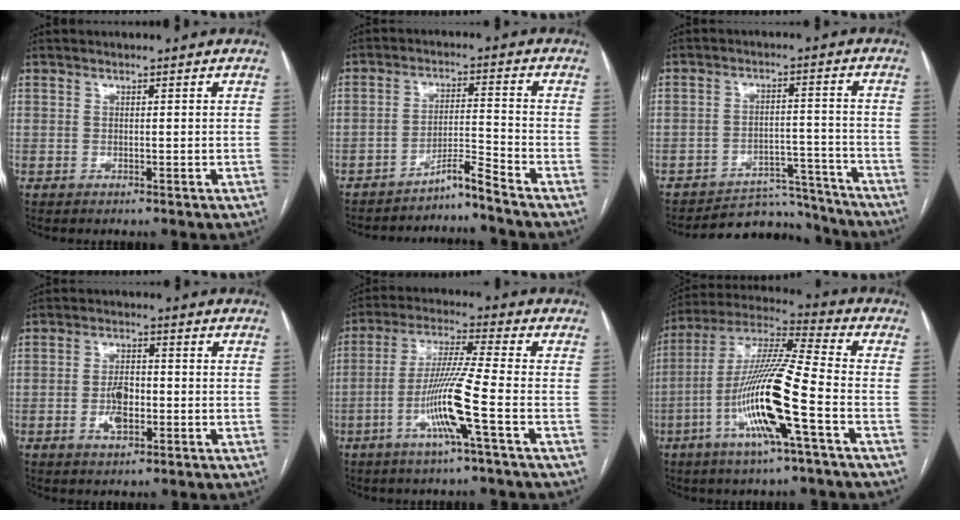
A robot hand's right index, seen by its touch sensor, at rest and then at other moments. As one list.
[{"total": 5.1, "force": [-4.6, -1.8, 1.2], "torque": [-0.017, -0.006, -0.082]}, {"total": 10.2, "force": [-9.9, 2.5, -0.9], "torque": [0.031, 0.036, -0.143]}, {"total": 4.8, "force": [-1.2, 2.3, 4.1], "torque": [-0.078, 0.003, -0.020]}, {"total": 10.7, "force": [-3.9, -1.1, 9.9], "torque": [-0.197, -0.005, -0.079]}, {"total": 17.0, "force": [-5.6, 0.4, 16.1], "torque": [-0.323, -0.004, -0.111]}]